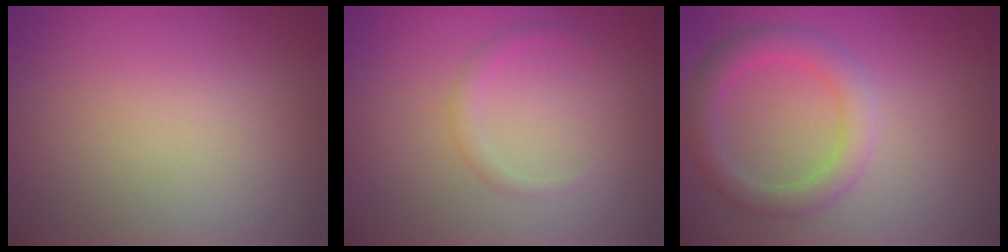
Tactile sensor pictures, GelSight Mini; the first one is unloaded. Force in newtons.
{"total": 1.1, "press": 1.1, "slide": 0.1}
{"total": 3.6, "press": 3.6, "slide": 0.2}